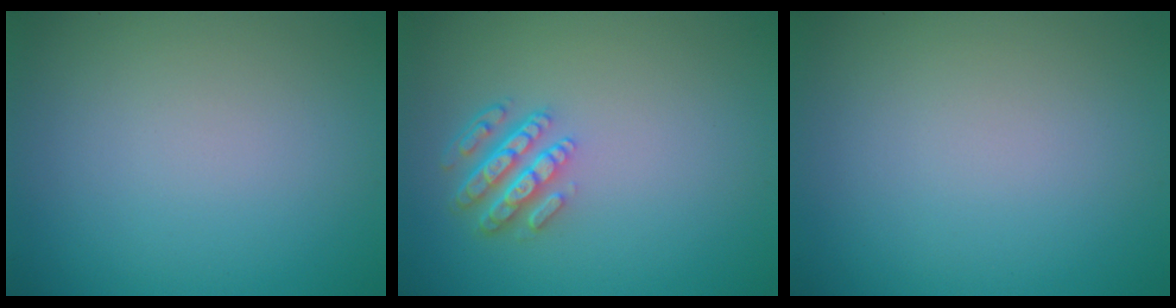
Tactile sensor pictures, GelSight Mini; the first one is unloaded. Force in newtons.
{"total": 4.3, "press": 3.3, "slide": 2.8}
{"total": 0.0}